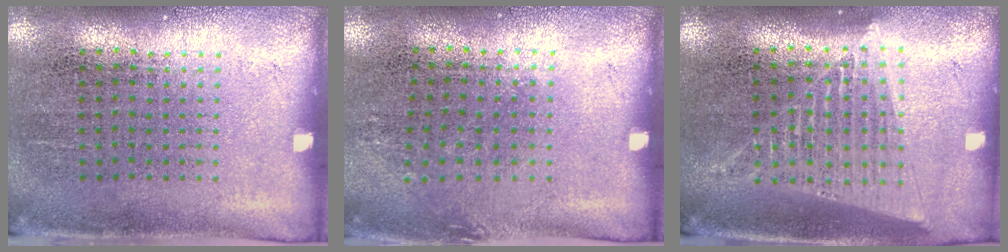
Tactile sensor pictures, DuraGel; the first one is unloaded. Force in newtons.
{"total": 0.7, "press": 0.6, "slide": 0.4}
{"total": 1.6, "press": 1.4, "slide": 0.7}